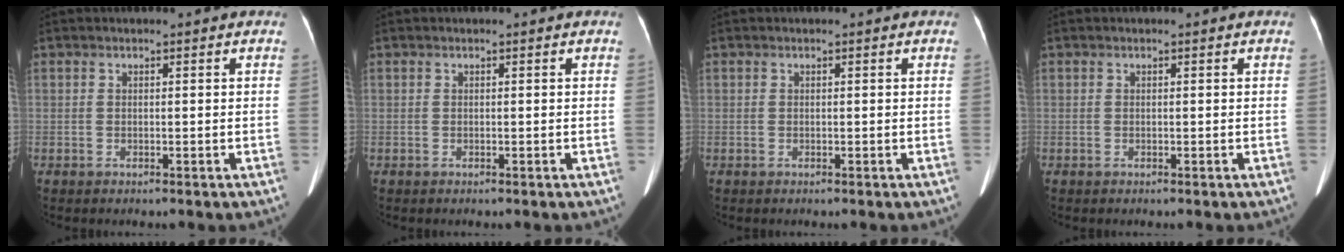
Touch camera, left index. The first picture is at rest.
{"total": 0.0}
{"total": 0.0}
{"total": 0.0}